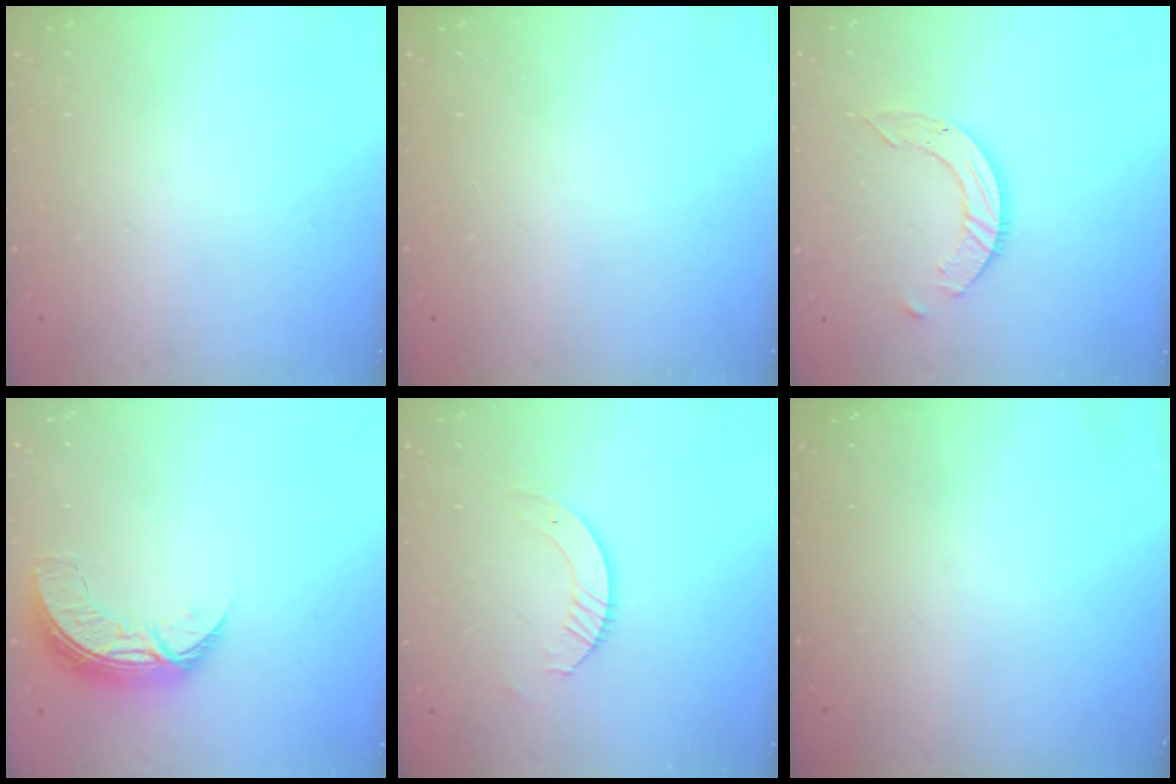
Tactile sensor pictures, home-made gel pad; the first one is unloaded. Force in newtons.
{"total": 0.0}
{"total": 7.9, "press": 7.8, "slide": 0.7}
{"total": 7.8, "press": 7.8, "slide": 0.7}
{"total": 3.8, "press": 3.8, "slide": 0.4}
{"total": 0.0}